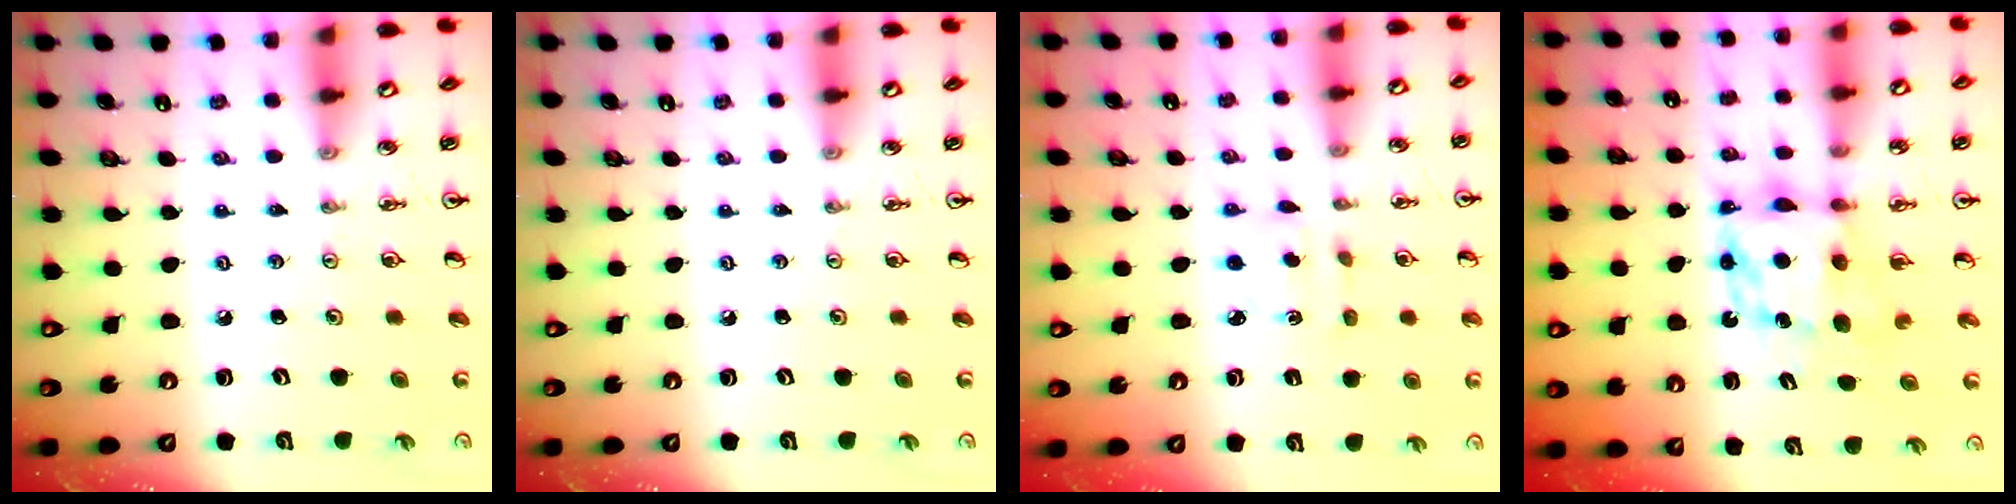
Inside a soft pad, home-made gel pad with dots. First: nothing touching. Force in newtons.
{"total": 0.0}
{"total": 2.9, "press": 2.8, "slide": 0.8}
{"total": 7.2, "press": 7.1, "slide": 0.7}